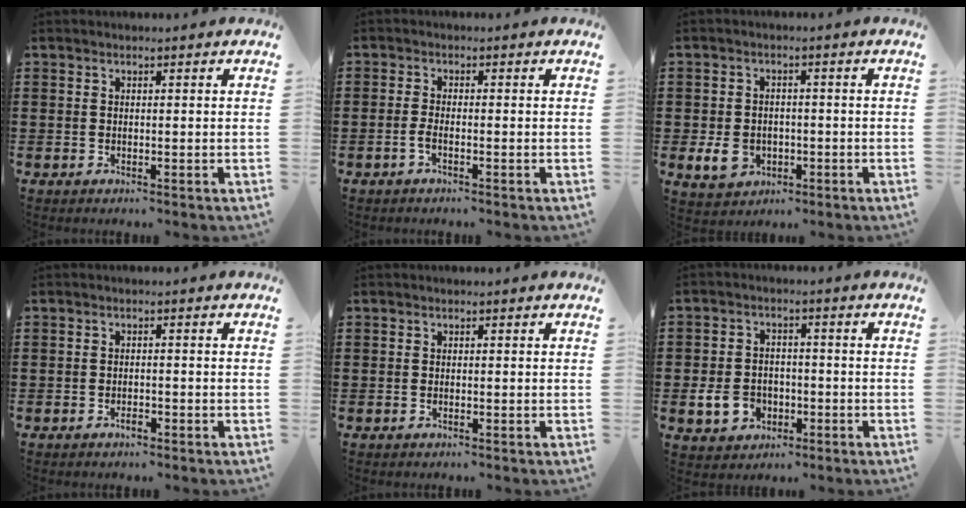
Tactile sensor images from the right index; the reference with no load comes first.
{"total": 1.6, "force": [-0.9, 0.1, 1.3], "torque": [-0.032, -0.005, -0.019]}
{"total": 4.7, "force": [-1.5, 3.6, 2.6], "torque": [-0.064, 0.000, -0.030]}
{"total": 1.3, "force": [-0.9, 0.4, 0.8], "torque": [-0.017, -0.004, -0.016]}
{"total": 0.0}
{"total": 5.3, "force": [-1.8, 4.2, 2.7], "torque": [-0.069, 0.005, -0.036]}